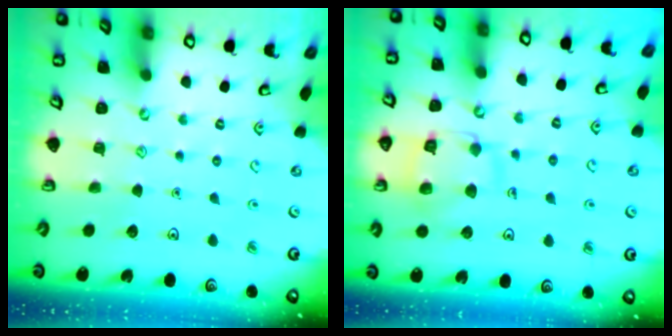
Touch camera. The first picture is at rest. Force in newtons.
{"total": 12.2, "press": 12.1, "slide": 1.2}